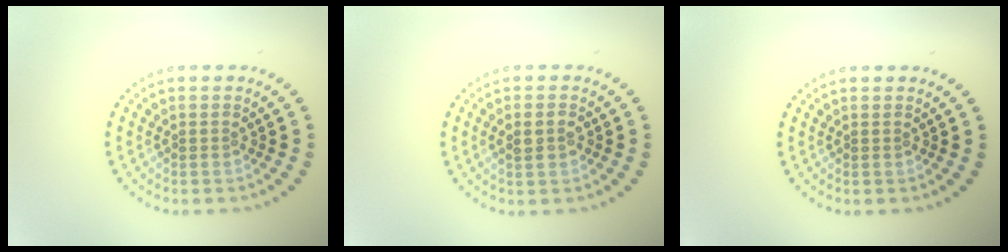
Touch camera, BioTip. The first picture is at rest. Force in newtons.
{"total": 1.8, "press": 1.8, "slide": 0.1}
{"total": 0.0}